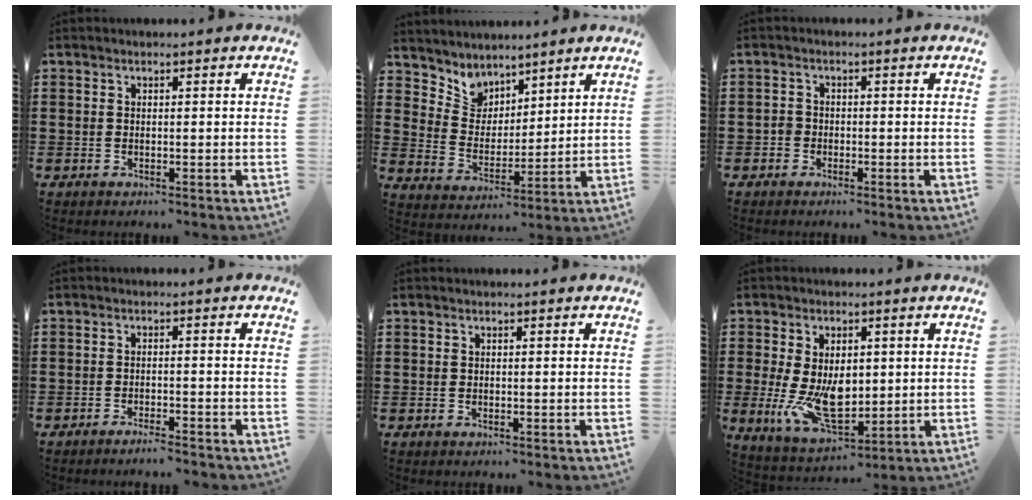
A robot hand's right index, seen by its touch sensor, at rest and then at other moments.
{"total": 4.7, "force": [3.9, 2.6, -0.7], "torque": [-0.021, -0.026, 0.070]}
{"total": 1.6, "force": [-0.8, 1.3, 0.5], "torque": [-0.012, 0.002, -0.016]}
{"total": 2.4, "force": [-2.4, -0.1, 0.5], "torque": [-0.011, 0.000, -0.047]}
{"total": 0.0}
{"total": 10.1, "force": [-0.2, 6.1, 8.1], "torque": [-0.163, -0.007, 0.000]}